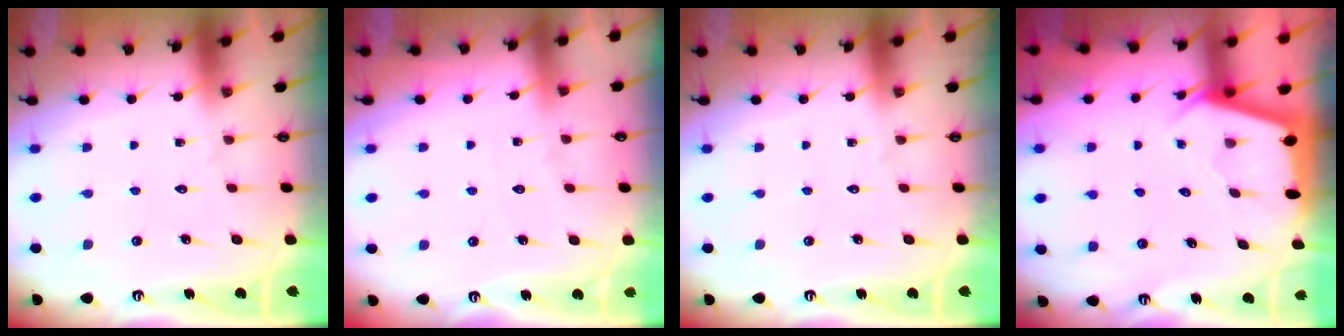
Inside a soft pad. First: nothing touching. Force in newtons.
{"total": 2.2, "press": 2.2, "slide": 0.4}
{"total": 0.0}
{"total": 2.3, "press": 2.3, "slide": 0.3}